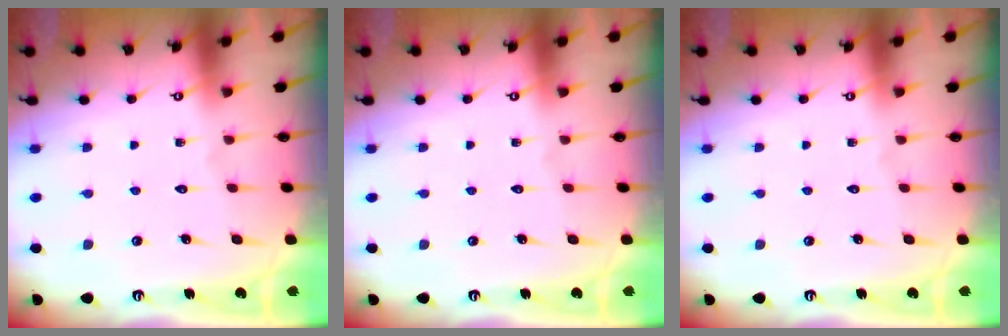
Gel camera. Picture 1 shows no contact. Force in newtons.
{"total": 0.0}
{"total": 0.0}